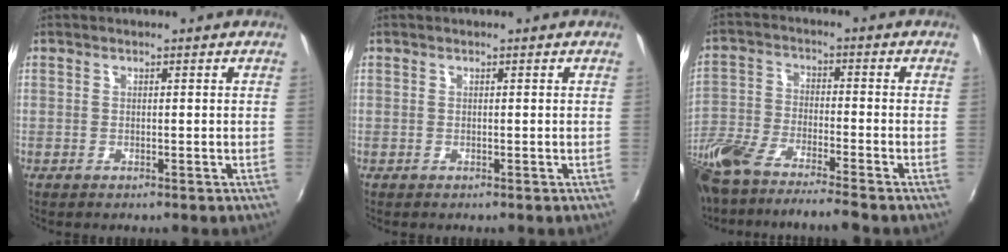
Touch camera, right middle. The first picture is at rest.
{"total": 0.0}
{"total": 14.1, "force": [-11.6, 1.9, 7.8], "torque": [-0.182, -0.032, -0.223]}